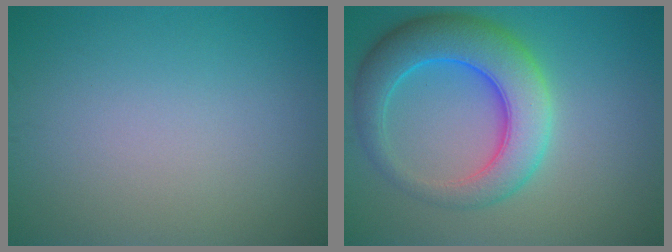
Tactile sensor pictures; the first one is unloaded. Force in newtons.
{"total": 7.9, "press": 7.9, "slide": 0.1}